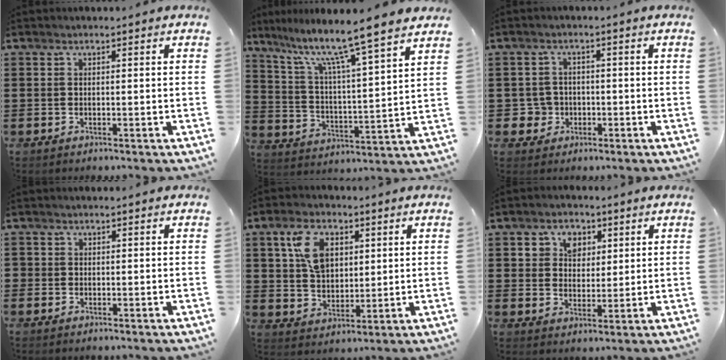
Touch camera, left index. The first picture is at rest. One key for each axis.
{"total": 9.8, "fx": 8.1, "fy": -0.8, "fz": 5.5, "tx": -0.130, "ty": -0.062, "tz": 0.126}
{"total": 3.3, "fx": -1.0, "fy": 3.1, "fz": 0.6, "tx": -0.032, "ty": 0.003, "tz": -0.025}
{"total": 0.9, "fx": -0.1, "fy": 0.9, "fz": 0.0, "tx": -0.004, "ty": 0.005, "tz": -0.003}
{"total": 7.9, "fx": 2.9, "fy": 5.1, "fz": 5.3, "tx": -0.104, "ty": 0.011, "tz": 0.050}
{"total": 4.6, "fx": 2.3, "fy": 3.7, "fz": 1.3, "tx": -0.037, "ty": 0.013, "tz": 0.038}